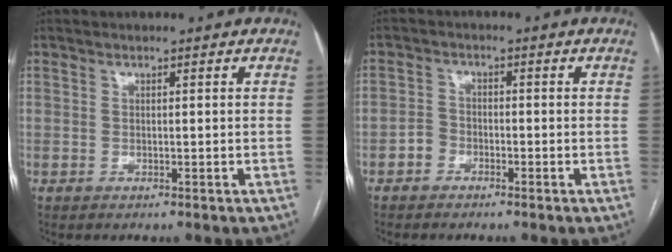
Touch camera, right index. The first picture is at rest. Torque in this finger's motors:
{"motor_torque": [0.26, -0.23, 0.04, 0.00]}